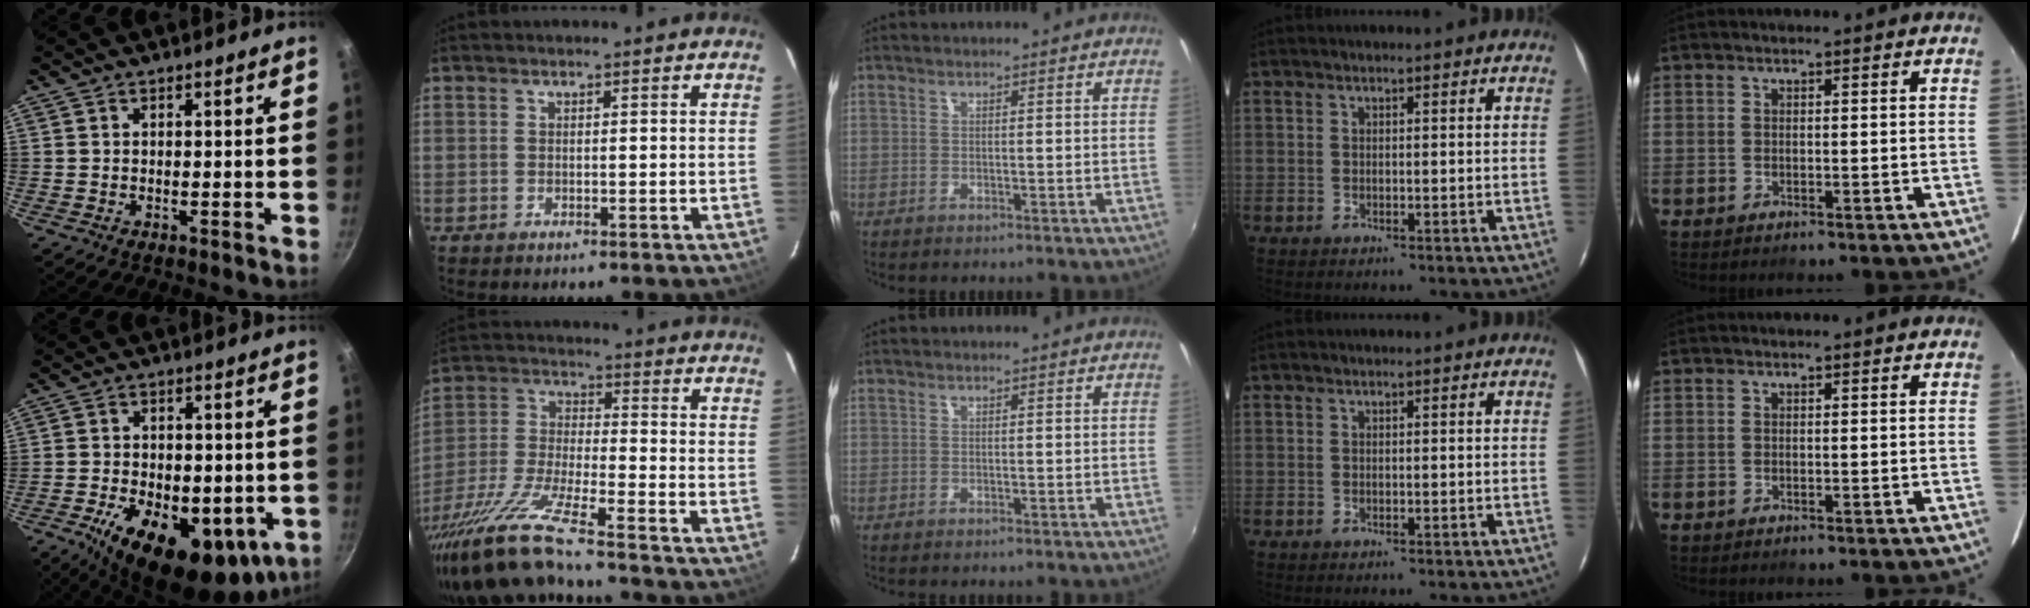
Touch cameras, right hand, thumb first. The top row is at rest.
{"thumb": {"total": 21.1, "force": [-7.3, 11.2, 16.3], "torque": [-0.234, -0.006, -0.097]}, "index": {"total": 16.0, "force": [-13.1, -0.1, 9.1], "torque": [-0.193, -0.037, -0.249]}}